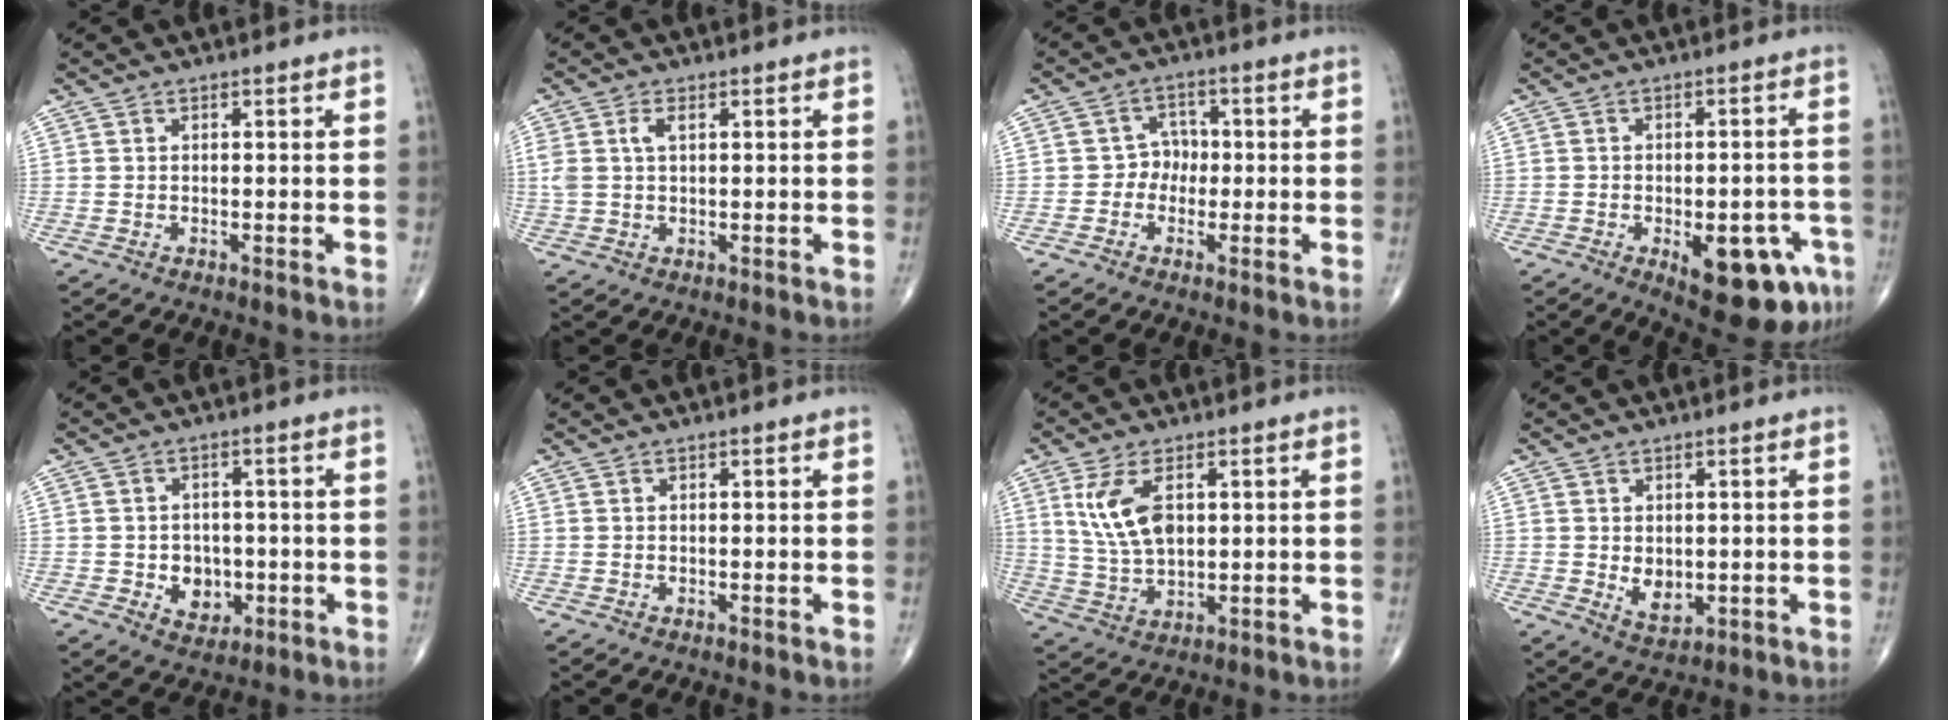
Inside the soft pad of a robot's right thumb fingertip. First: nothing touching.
{"total": 3.7, "force": [1.2, 1.9, 2.9], "torque": [-0.074, 0.012, 0.026]}
{"total": 4.0, "force": [-0.7, 3.5, 1.7], "torque": [0.005, 0.013, -0.024]}
{"total": 14.2, "force": [-6.1, 6.0, 11.3], "torque": [-0.114, 0.019, -0.066]}
{"total": 6.0, "force": [-1.3, 4.9, 3.2], "torque": [-0.017, 0.008, -0.011]}
{"total": 0.0}
{"total": 9.6, "force": [2.8, 5.1, 7.7], "torque": [-0.149, -0.008, 0.063]}
{"total": 4.6, "force": [-0.1, 3.2, 3.3], "torque": [-0.039, -0.011, 0.011]}